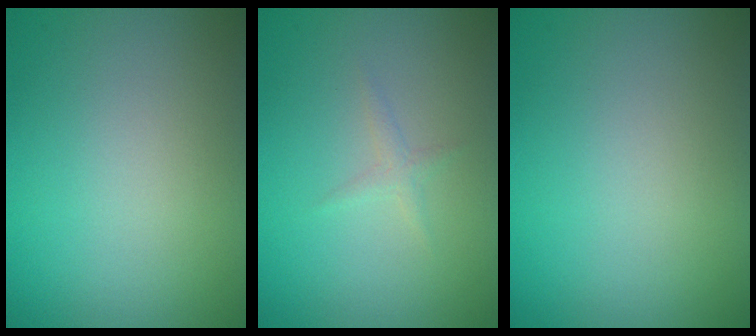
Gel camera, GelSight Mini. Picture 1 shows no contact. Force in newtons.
{"total": 0.9, "press": 0.9, "slide": 0.1}
{"total": 0.0}